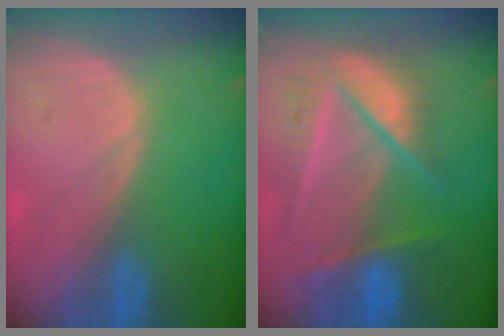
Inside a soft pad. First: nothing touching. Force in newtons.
{"total": 9.5, "press": 8.3, "slide": 4.7}